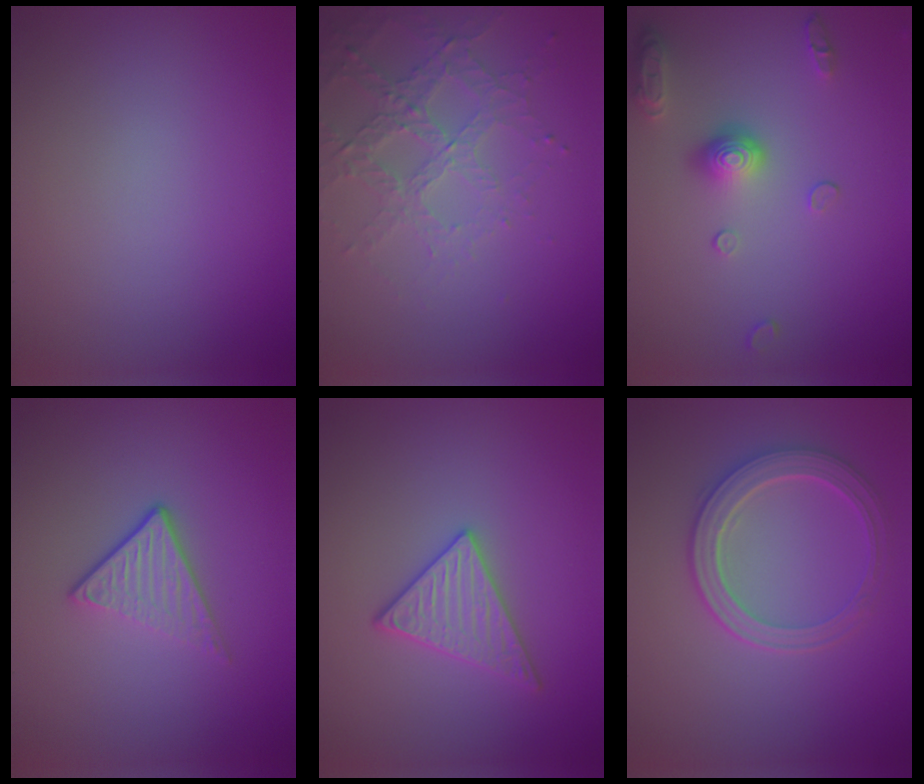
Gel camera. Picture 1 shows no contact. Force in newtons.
{"total": 3.1, "press": 3.1, "slide": 0.6}
{"total": 3.6, "press": 2.9, "slide": 2.2}
{"total": 3.6, "press": 2.6, "slide": 2.5}
{"total": 3.1, "press": 3.0, "slide": 0.7}
{"total": 4.3, "press": 3.7, "slide": 2.2}